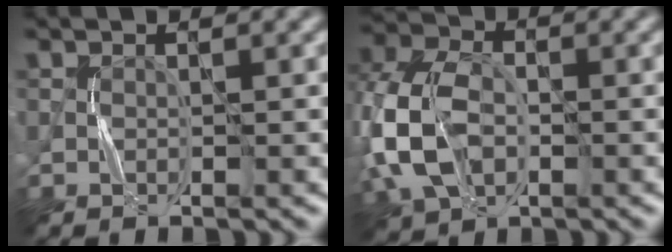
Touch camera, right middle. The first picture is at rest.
{"total": 8.8, "force": [-1.5, 6.2, 6.1], "torque": [-0.163, 0.002, -0.043]}